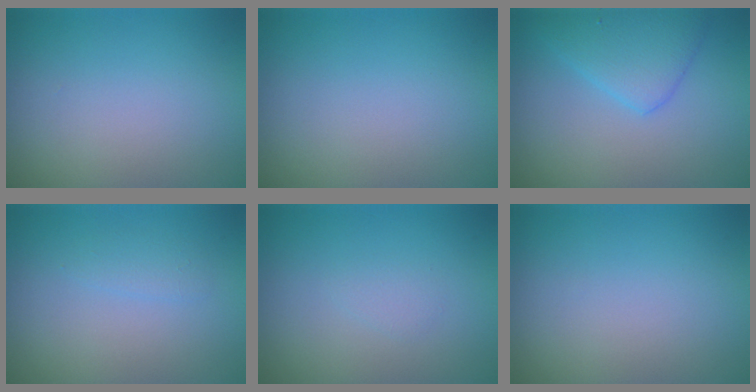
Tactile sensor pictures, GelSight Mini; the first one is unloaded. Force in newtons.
{"total": 0.0}
{"total": 3.7, "press": 3.7, "slide": 0.1}
{"total": 1.0, "press": 1.0, "slide": 0.0}
{"total": 0.7, "press": 0.7, "slide": 0.1}
{"total": 0.0}